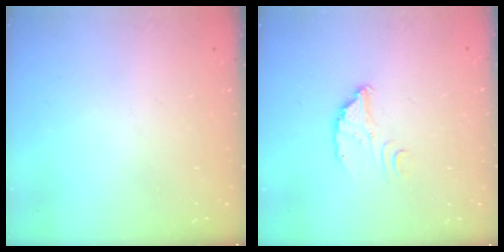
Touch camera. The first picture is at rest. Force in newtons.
{"total": 2.9, "press": 2.9, "slide": 0.3}